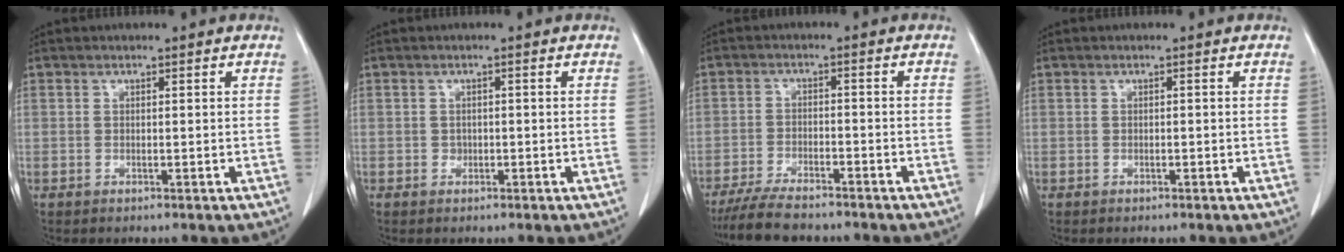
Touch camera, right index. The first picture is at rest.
{"total": 0.8, "force": [-0.3, 0.7, 0.3], "torque": [0.001, 0.003, -0.006]}
{"total": 8.0, "force": [-7.0, 1.2, 3.7], "torque": [-0.064, -0.021, -0.121]}
{"total": 0.0}